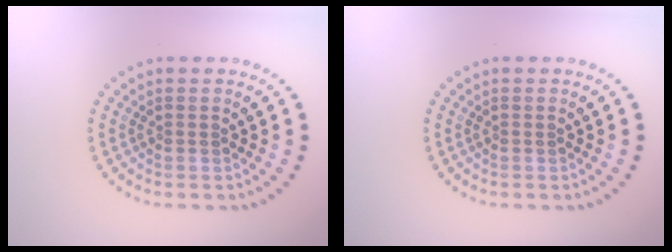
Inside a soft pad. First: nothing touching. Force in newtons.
{"total": 0.0}